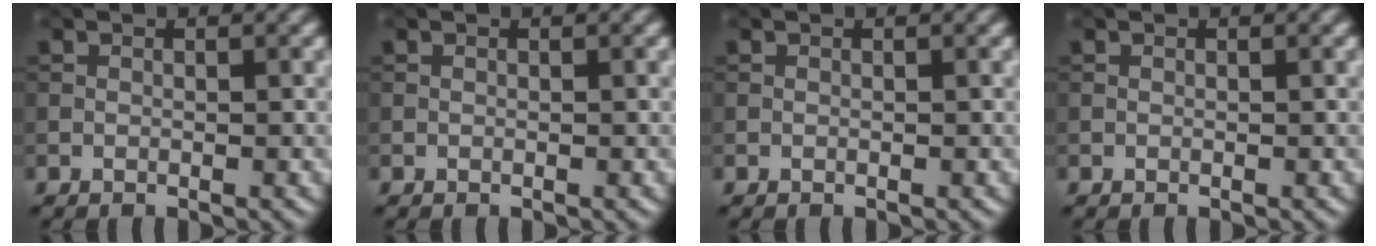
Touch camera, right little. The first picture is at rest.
{"total": 0.0}
{"total": 0.0}
{"total": 0.0}